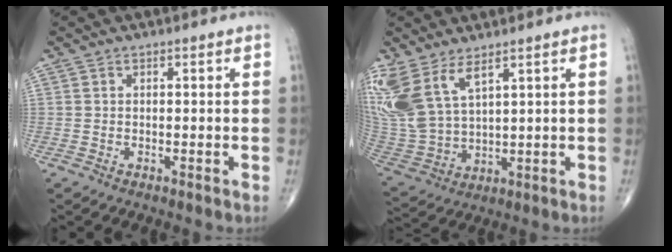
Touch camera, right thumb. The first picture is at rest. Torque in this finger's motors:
{"motor_torque": [0.19, 0.33, 1.28, 1.18, 0.16]}